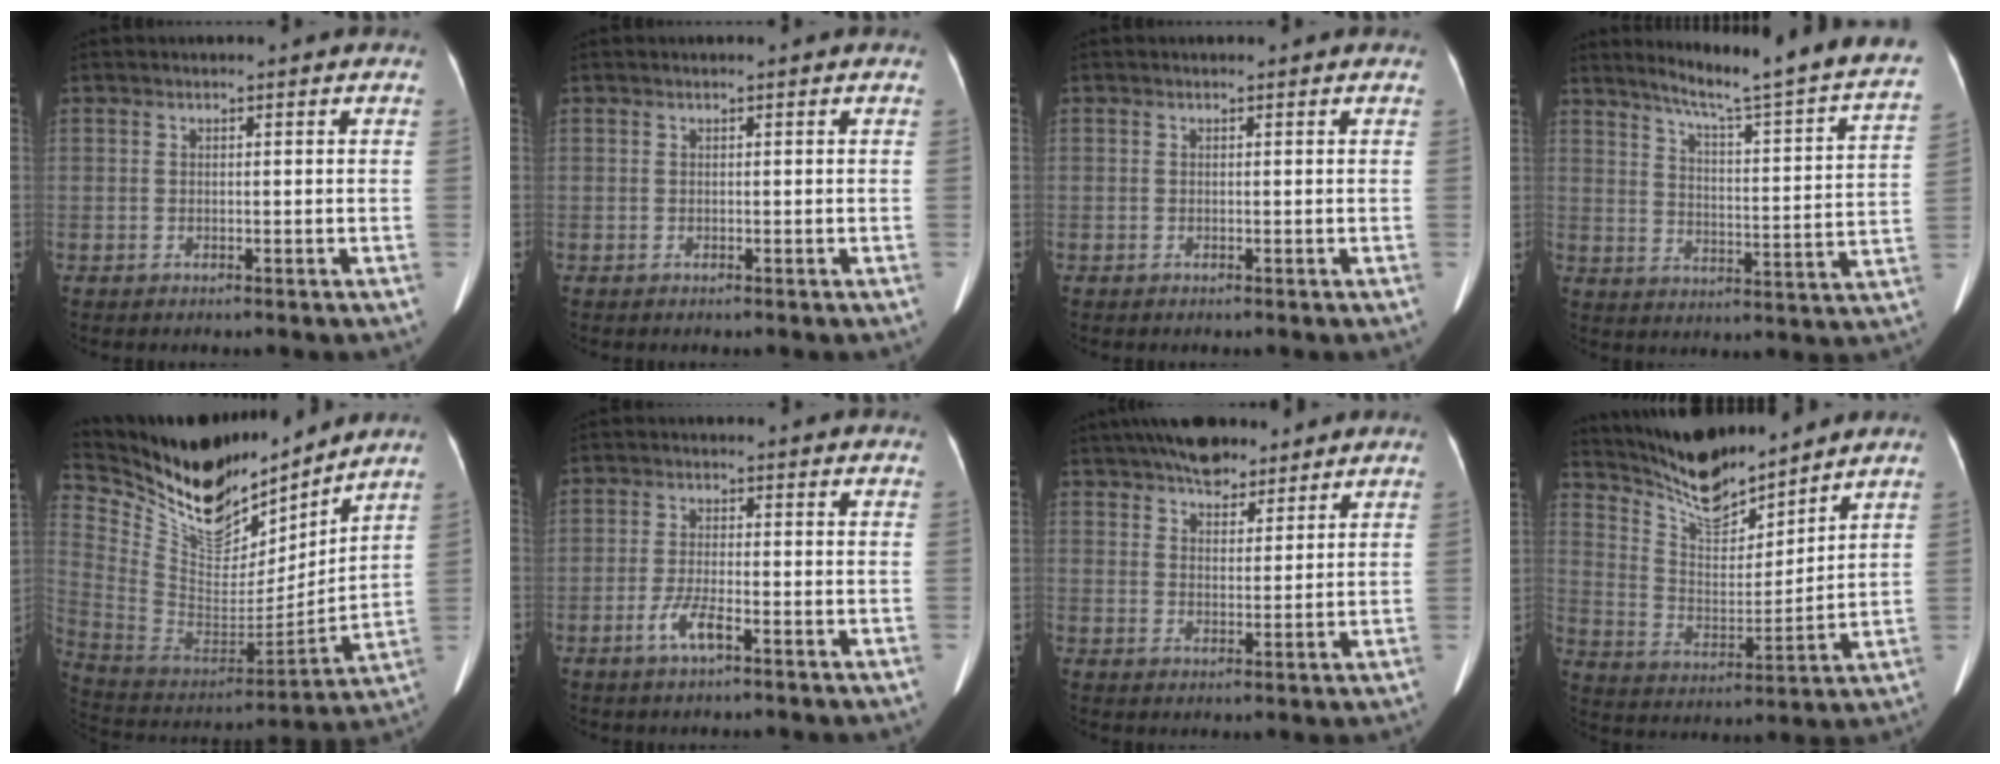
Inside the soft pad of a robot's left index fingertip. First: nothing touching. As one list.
[{"total": 0.0}, {"total": 0.0}, {"total": 23.5, "force": [20.0, -0.3, 12.2], "torque": [-0.175, -0.064, 0.256]}, {"total": 21.7, "force": [18.4, 6.5, 9.6], "torque": [-0.198, -0.017, 0.330]}, {"total": 3.8, "force": [-2.2, 0.5, 3.1], "torque": [-0.070, -0.005, -0.041]}, {"total": 8.8, "force": [7.0, 3.5, 4.0], "torque": [-0.063, 0.018, 0.119]}, {"total": 12.7, "force": [11.7, 2.2, 4.2], "torque": [-0.083, -0.002, 0.224]}]